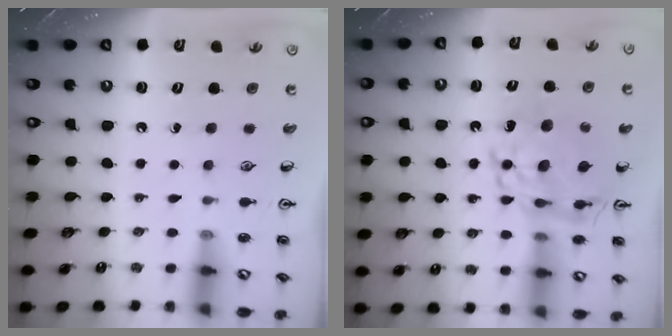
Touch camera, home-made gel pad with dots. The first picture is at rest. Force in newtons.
{"total": 13.5, "press": 13.4, "slide": 1.4}